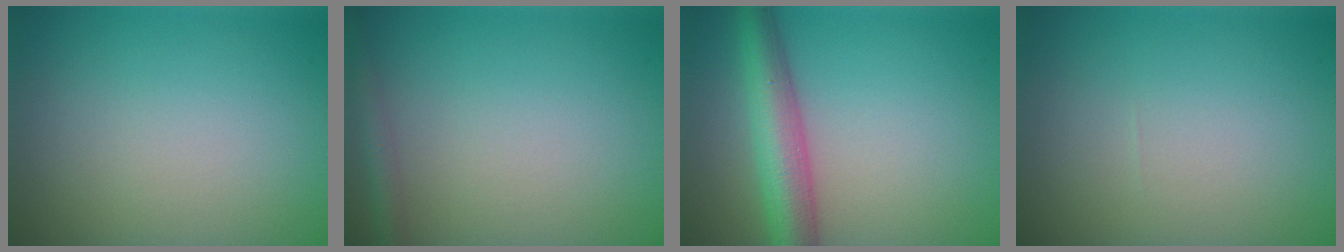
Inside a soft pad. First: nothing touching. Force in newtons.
{"total": 1.8, "press": 1.8, "slide": 0.1}
{"total": 5.6, "press": 5.6, "slide": 0.2}
{"total": 0.0}